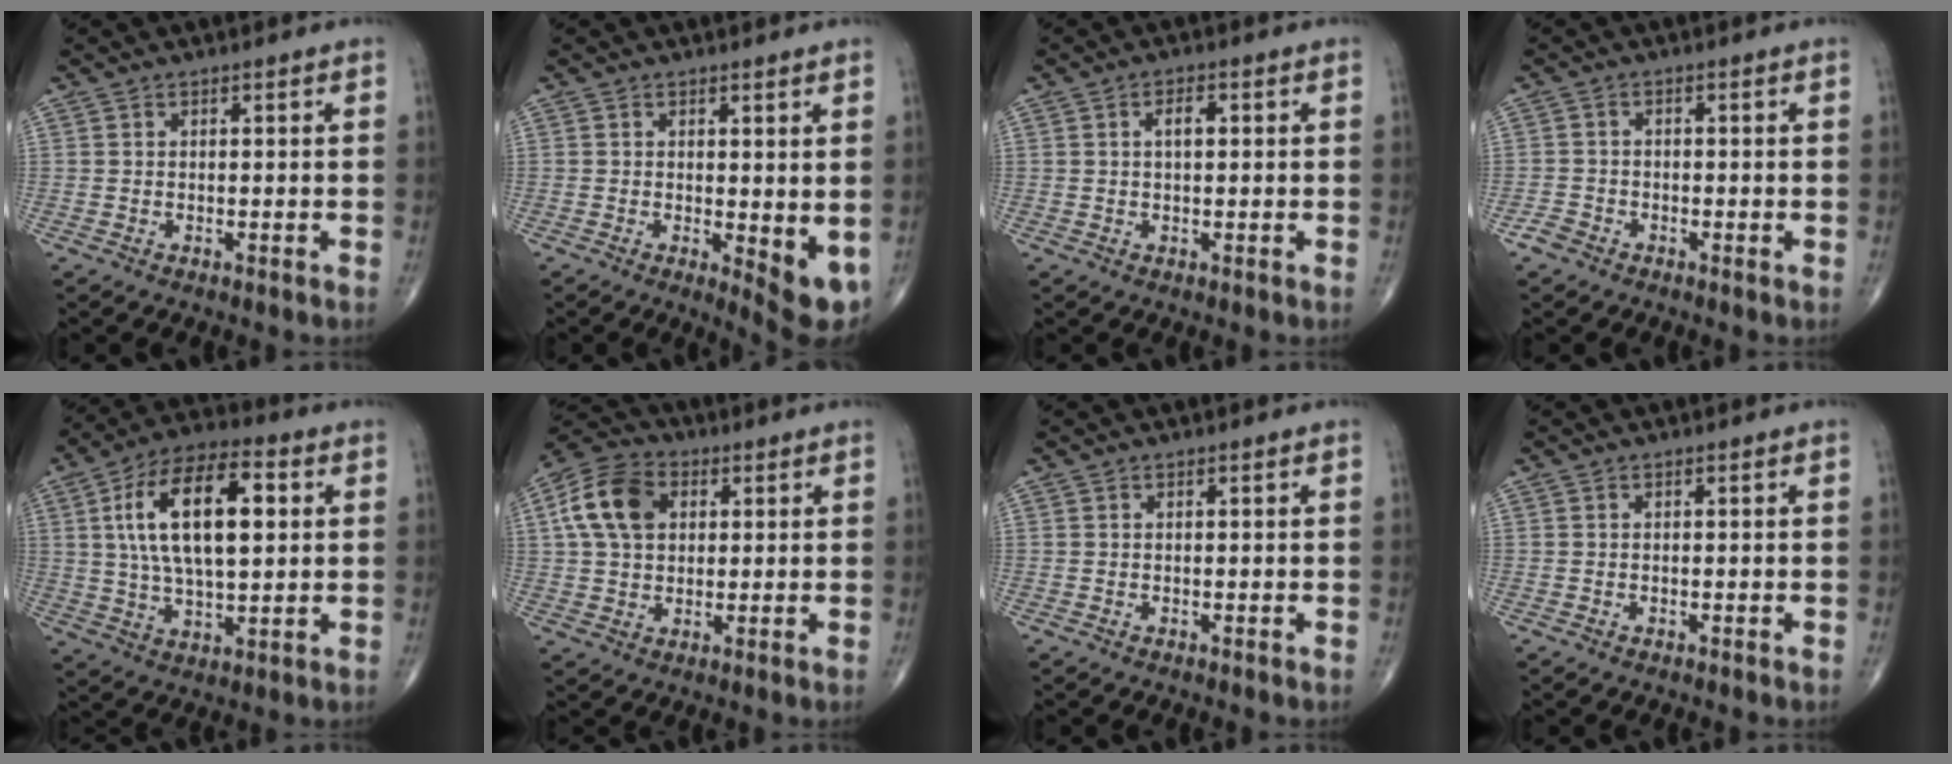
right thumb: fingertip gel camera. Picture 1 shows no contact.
{"total": 6.5, "force": [-0.4, 2.2, 6.1], "torque": [-0.077, -0.017, -0.001]}
{"total": 2.8, "force": [0.6, 1.4, 2.4], "torque": [-0.040, 0.005, 0.008]}
{"total": 2.3, "force": [-1.5, 1.5, 0.7], "torque": [-0.012, 0.003, -0.033]}
{"total": 18.9, "force": [4.0, 8.8, 16.2], "torque": [-0.276, 0.011, 0.065]}
{"total": 12.0, "force": [2.9, 8.5, 7.9], "torque": [-0.137, 0.014, 0.044]}
{"total": 0.0}
{"total": 0.0}